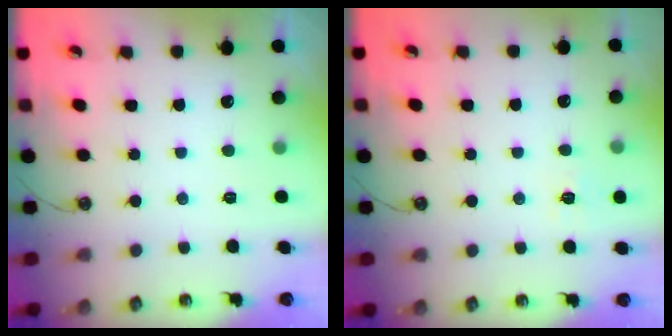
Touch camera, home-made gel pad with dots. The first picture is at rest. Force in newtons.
{"total": 6.6, "press": 6.6, "slide": 0.5}